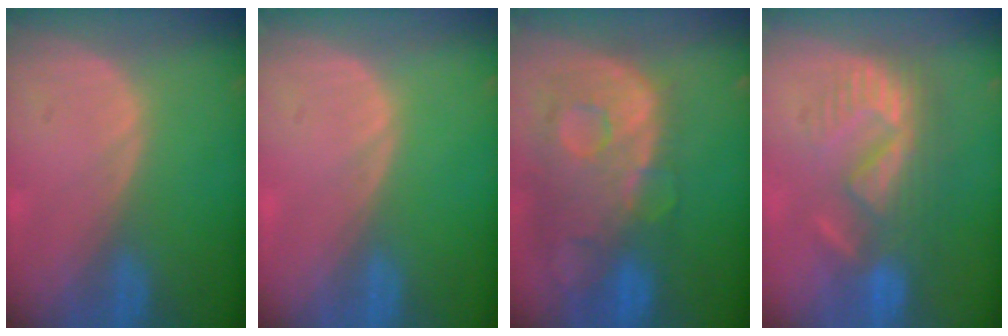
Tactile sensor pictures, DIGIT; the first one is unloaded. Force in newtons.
{"total": 0.0}
{"total": 13.2, "press": 10.9, "slide": 7.5}
{"total": 9.0, "press": 8.3, "slide": 3.5}